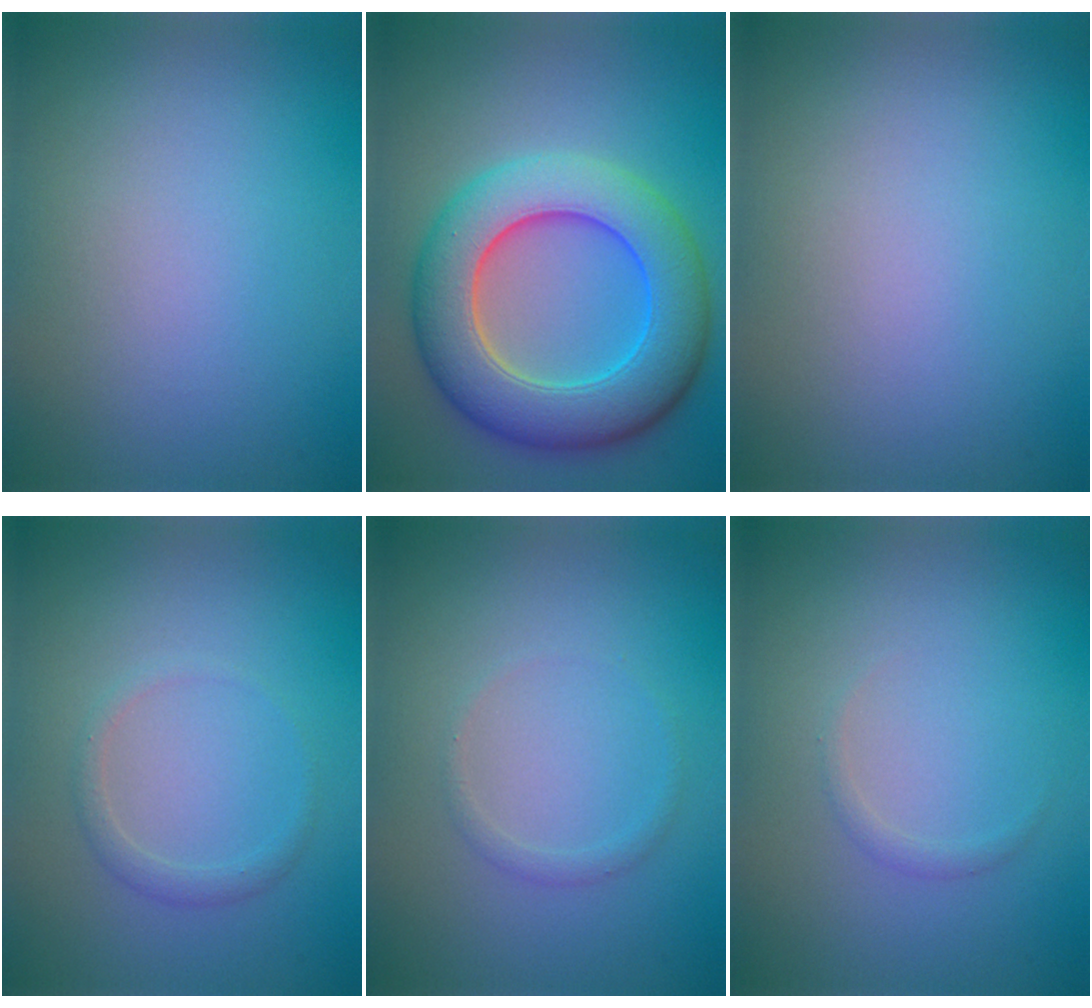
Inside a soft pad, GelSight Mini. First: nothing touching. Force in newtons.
{"total": 9.5, "press": 9.5, "slide": 0.2}
{"total": 0.0}
{"total": 1.2, "press": 1.2, "slide": 0.2}
{"total": 0.9, "press": 0.9, "slide": 0.0}
{"total": 0.6, "press": 0.6, "slide": 0.0}